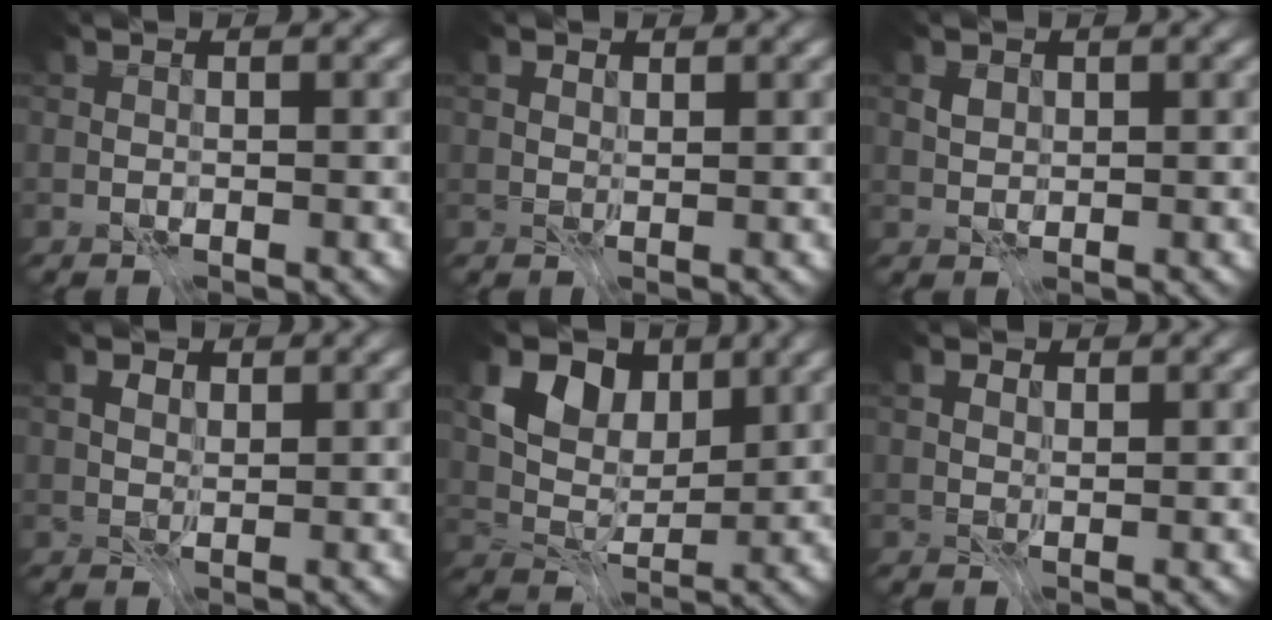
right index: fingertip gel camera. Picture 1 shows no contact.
{"total": 1.0, "force": [0.5, 0.6, 0.6], "torque": [-0.010, 0.000, 0.006]}
{"total": 1.0, "force": [0.3, 0.8, 0.5], "torque": [-0.009, -0.003, 0.002]}
{"total": 1.6, "force": [0.6, 1.1, 1.0], "torque": [-0.018, -0.001, 0.005]}
{"total": 7.0, "force": [2.8, 4.7, 4.4], "torque": [-0.081, 0.006, 0.037]}
{"total": 1.3, "force": [0.5, 0.9, 0.8], "torque": [-0.013, 0.000, 0.003]}